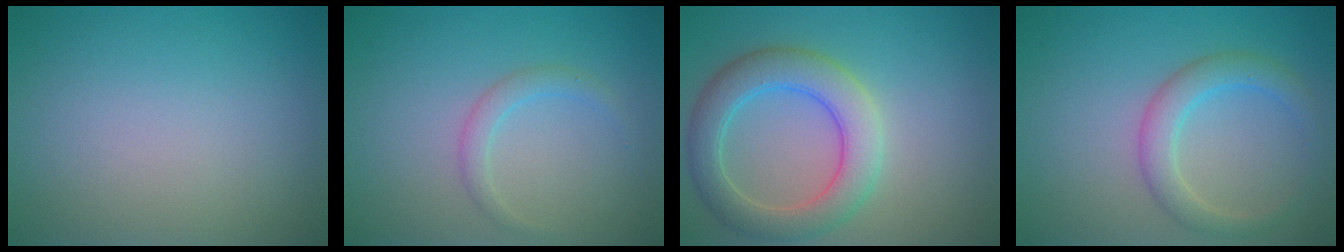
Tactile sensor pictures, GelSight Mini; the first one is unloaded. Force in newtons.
{"total": 1.5, "press": 1.5, "slide": 0.1}
{"total": 5.5, "press": 5.5, "slide": 0.3}
{"total": 3.2, "press": 3.1, "slide": 0.3}